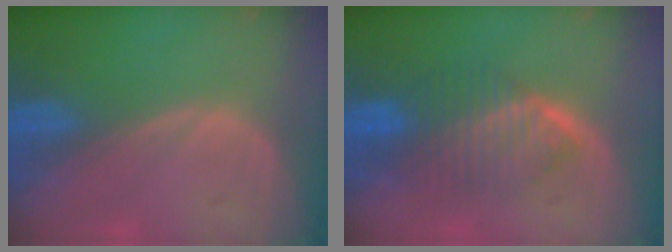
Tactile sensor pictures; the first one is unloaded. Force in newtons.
{"total": 6.5, "press": 6.5, "slide": 0.6}